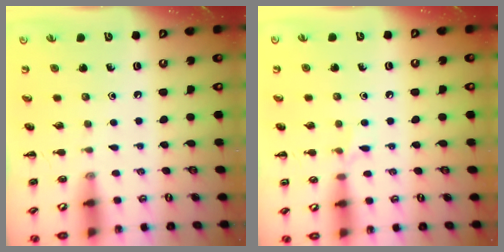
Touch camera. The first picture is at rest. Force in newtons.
{"total": 4.5, "press": 4.3, "slide": 1.4}